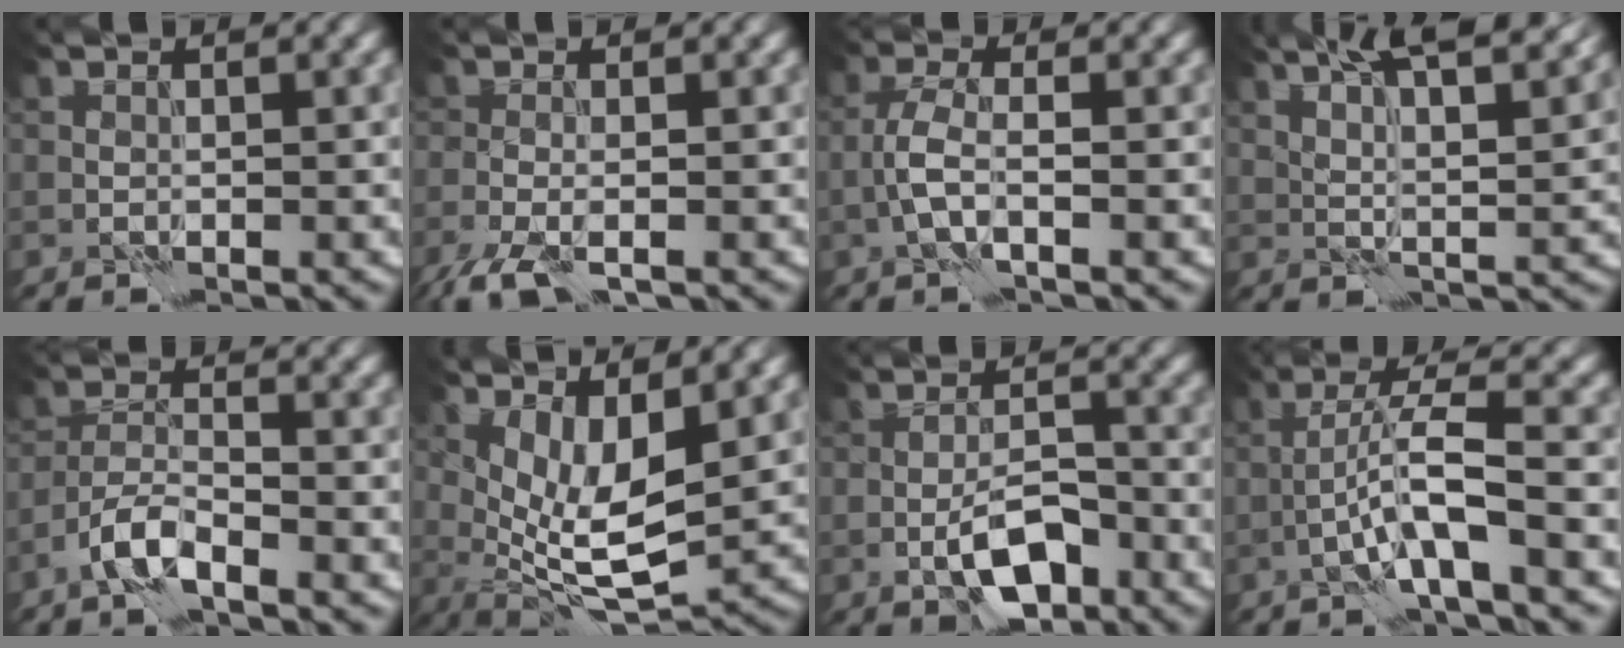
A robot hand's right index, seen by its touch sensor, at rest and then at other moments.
{"total": 4.0, "force": [-2.7, 1.1, 2.8], "torque": [-0.061, -0.012, -0.058]}
{"total": 2.8, "force": [-1.0, 0.8, 2.5], "torque": [-0.059, 0.005, -0.026]}
{"total": 10.7, "force": [7.3, 3.0, 7.2], "torque": [-0.086, 0.026, 0.076]}
{"total": 3.5, "force": [-2.5, 0.7, 2.3], "torque": [-0.048, 0.008, -0.056]}
{"total": 6.6, "force": [1.6, 2.4, 5.9], "torque": [-0.120, -0.014, 0.034]}
{"total": 5.2, "force": [-2.4, 2.1, 4.1], "torque": [-0.070, 0.003, -0.041]}
{"total": 5.1, "force": [-1.8, 0.4, 4.8], "torque": [-0.088, 0.019, -0.037]}